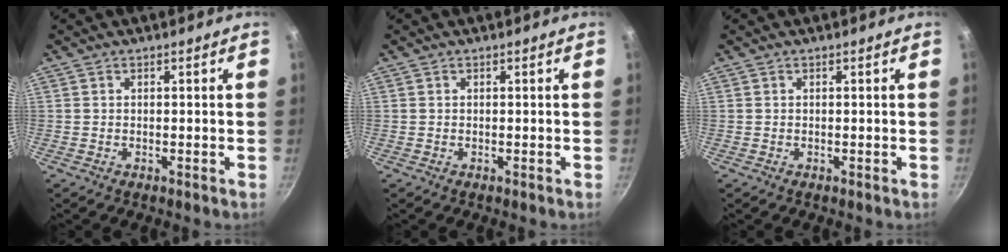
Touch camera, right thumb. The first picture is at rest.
{"total": 0.0}
{"total": 0.0}